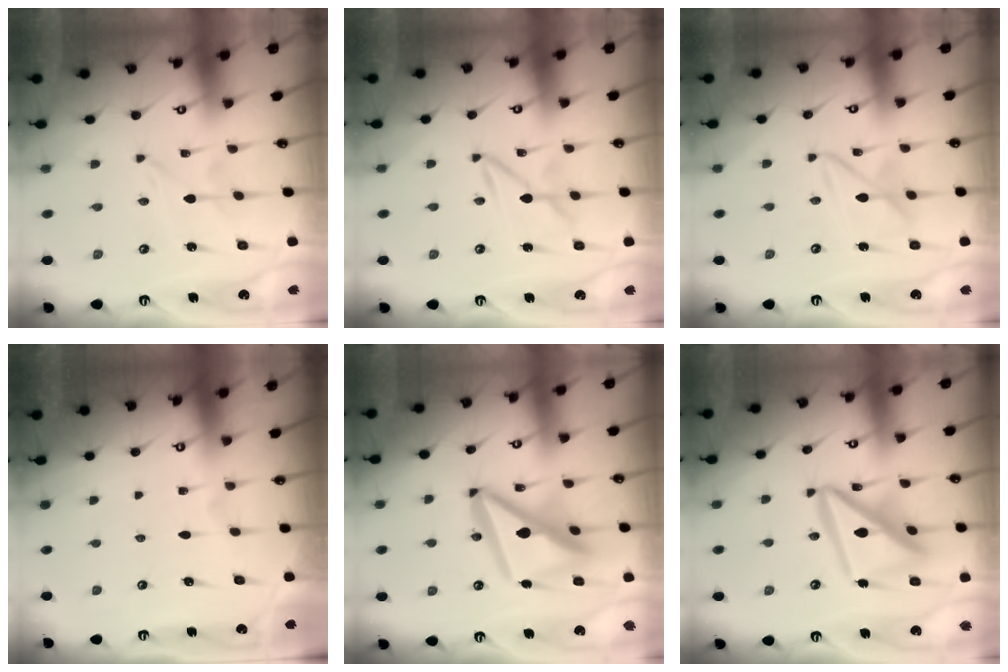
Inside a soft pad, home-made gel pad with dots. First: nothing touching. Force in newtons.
{"total": 2.9, "press": 2.9, "slide": 0.3}
{"total": 7.7, "press": 7.7, "slide": 0.6}
{"total": 0.0}
{"total": 15.8, "press": 15.6, "slide": 1.8}
{"total": 15.6, "press": 15.5, "slide": 1.5}